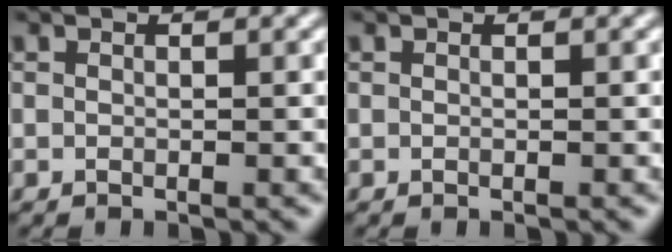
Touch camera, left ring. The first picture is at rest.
{"total": 0.0}